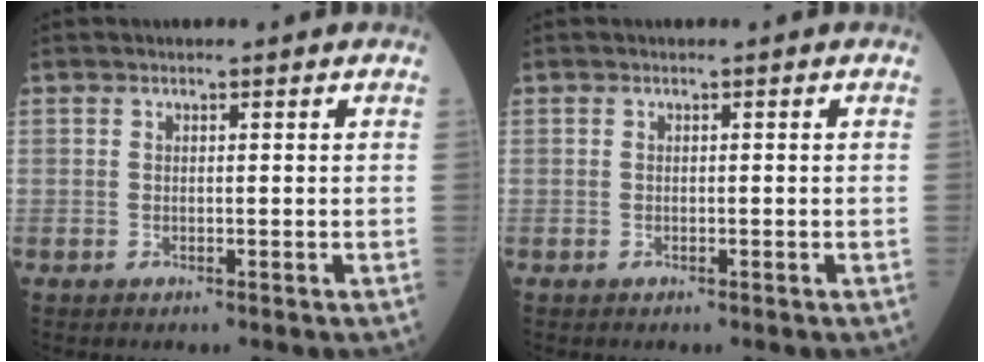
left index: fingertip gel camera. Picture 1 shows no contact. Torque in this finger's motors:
{"motor_torque": [0.02, 0.02, 0.00, 0.00]}